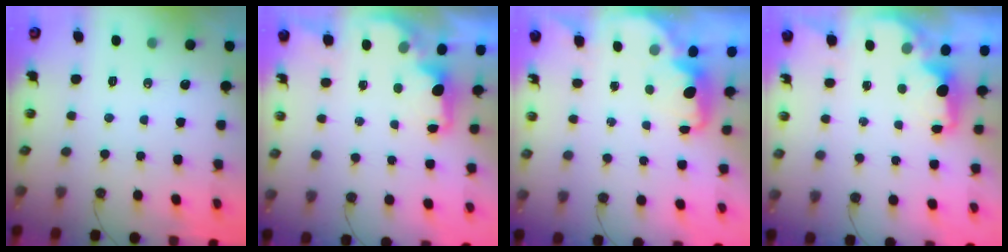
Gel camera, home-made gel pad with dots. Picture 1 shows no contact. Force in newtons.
{"total": 2.7, "press": 2.6, "slide": 0.6}
{"total": 2.3, "press": 2.2, "slide": 0.6}
{"total": 2.3, "press": 2.2, "slide": 0.8}